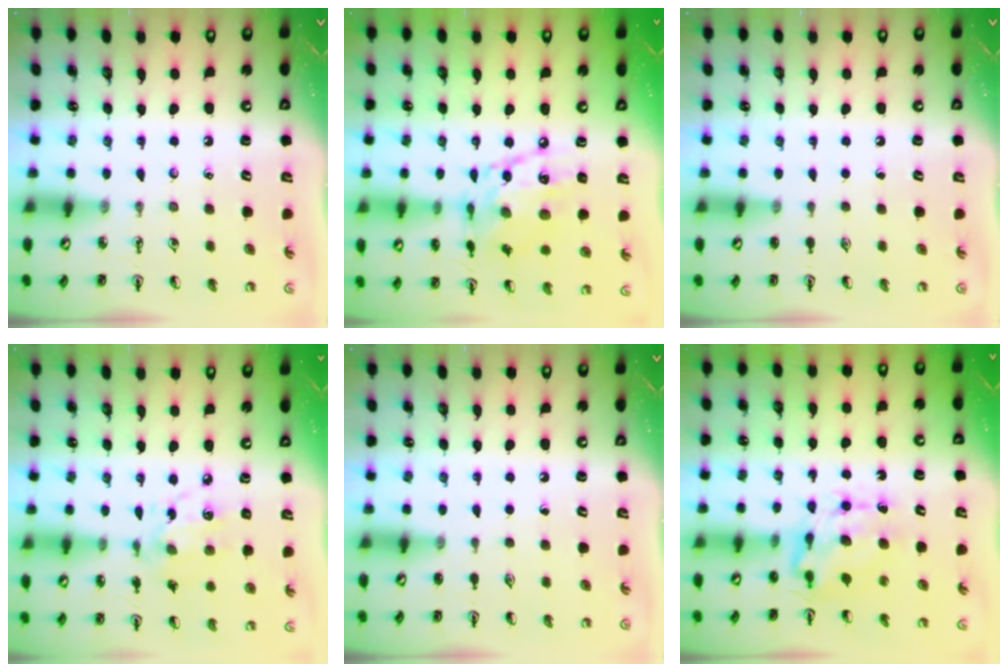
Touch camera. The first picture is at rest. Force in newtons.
{"total": 13.8, "press": 13.7, "slide": 1.0}
{"total": 0.0}
{"total": 7.9, "press": 7.9, "slide": 0.6}
{"total": 0.0}
{"total": 7.7, "press": 7.6, "slide": 0.6}